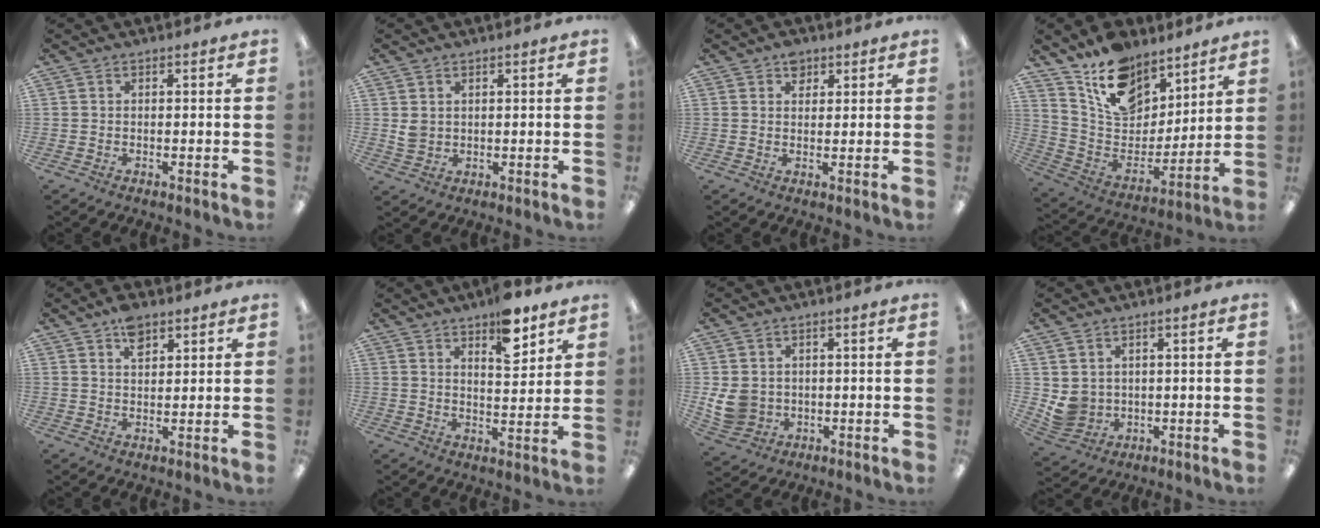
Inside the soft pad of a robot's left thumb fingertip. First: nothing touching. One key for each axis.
{"total": 3.0, "fx": 1.3, "fy": 2.4, "fz": 1.2, "tx": -0.017, "ty": -0.002, "tz": 0.024}
{"total": 3.5, "fx": 2.3, "fy": 2.4, "fz": 1.3, "tx": -0.006, "ty": -0.008, "tz": 0.038}
{"total": 15.5, "fx": 11.8, "fy": 8.6, "fz": 5.4, "tx": -0.111, "ty": -0.081, "tz": 0.222}
{"total": 5.4, "fx": 3.5, "fy": 2.8, "fz": 3.0, "tx": -0.043, "ty": -0.012, "tz": 0.059}
{"total": 9.8, "fx": 7.1, "fy": 3.8, "fz": 5.5, "tx": -0.062, "ty": -0.042, "tz": 0.118}
{"total": 7.2, "fx": 0.9, "fy": 6.5, "fz": 2.8, "tx": -0.065, "ty": 0.004, "tz": 0.022}
{"total": 5.4, "fx": 1.9, "fy": 4.8, "fz": 1.3, "tx": -0.036, "ty": -0.006, "tz": 0.042}